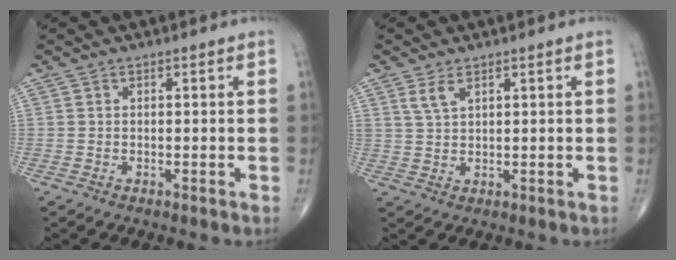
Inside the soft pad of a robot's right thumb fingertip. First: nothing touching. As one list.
[{"total": 3.1, "force": [1.9, 1.3, 2.1], "torque": [-0.039, -0.004, 0.045]}]